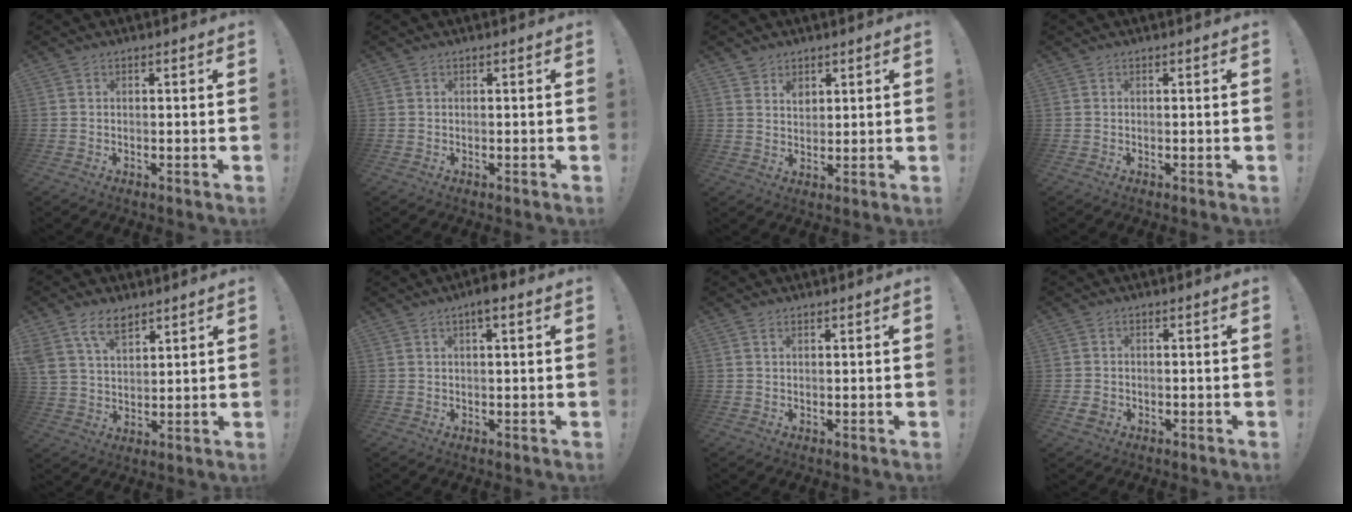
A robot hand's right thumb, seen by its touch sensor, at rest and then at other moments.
{"total": 0.0}
{"total": 4.5, "force": [2.9, 3.3, 1.0], "torque": [-0.009, -0.016, 0.052]}
{"total": 0.0}
{"total": 9.1, "force": [6.3, 4.9, 4.4], "torque": [-0.081, -0.024, 0.121]}
{"total": 3.0, "force": [1.2, 0.5, 2.7], "torque": [-0.028, -0.006, 0.013]}
{"total": 0.8, "force": [0.6, 0.2, 0.5], "torque": [-0.010, 0.000, 0.011]}
{"total": 3.0, "force": [-0.7, 2.4, 1.5], "torque": [-0.023, -0.001, -0.012]}